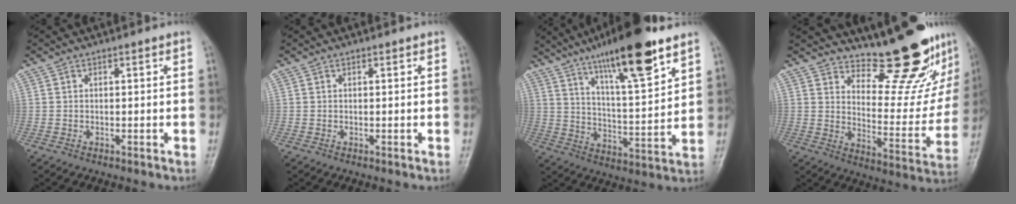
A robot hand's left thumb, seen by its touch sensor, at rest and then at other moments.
{"total": 0.0}
{"total": 18.5, "force": [11.9, 3.5, 13.7], "torque": [-0.205, -0.054, 0.200]}
{"total": 19.0, "force": [15.5, 6.0, 9.3], "torque": [-0.080, -0.128, 0.212]}